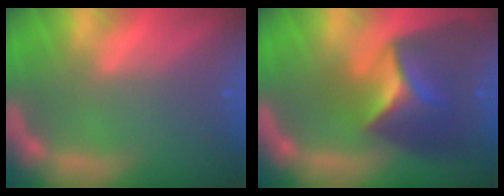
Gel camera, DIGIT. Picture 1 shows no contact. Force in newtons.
{"total": 8.9}